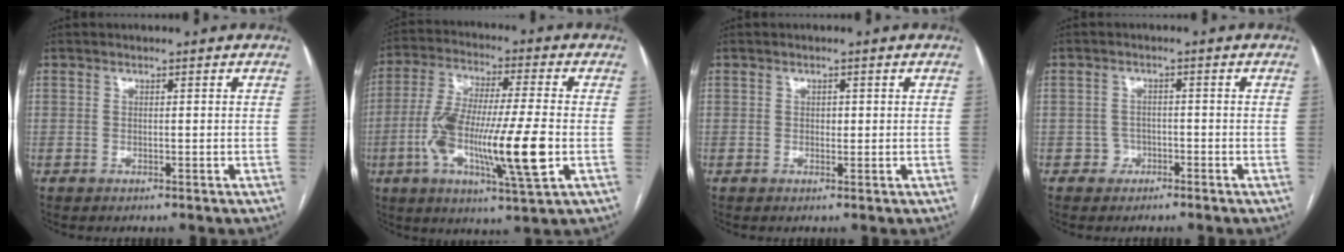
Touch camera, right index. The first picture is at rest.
{"total": 16.8, "force": [-3.7, 1.8, 16.3], "torque": [-0.313, -0.010, -0.062]}
{"total": 0.9, "force": [0.1, 0.7, 0.5], "torque": [-0.006, 0.001, 0.001]}
{"total": 2.1, "force": [-1.2, 1.7, -0.2], "torque": [0.012, 0.011, -0.024]}